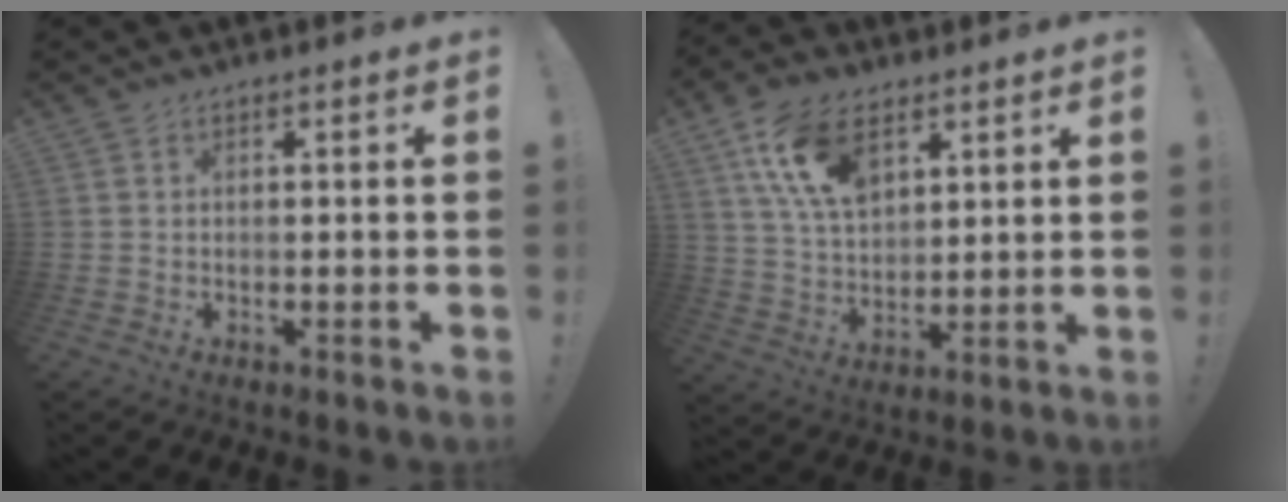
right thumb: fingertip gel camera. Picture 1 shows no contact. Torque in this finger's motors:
{"motor_torque": [1.68, 1.83, 0.96, -0.21, 0.13]}